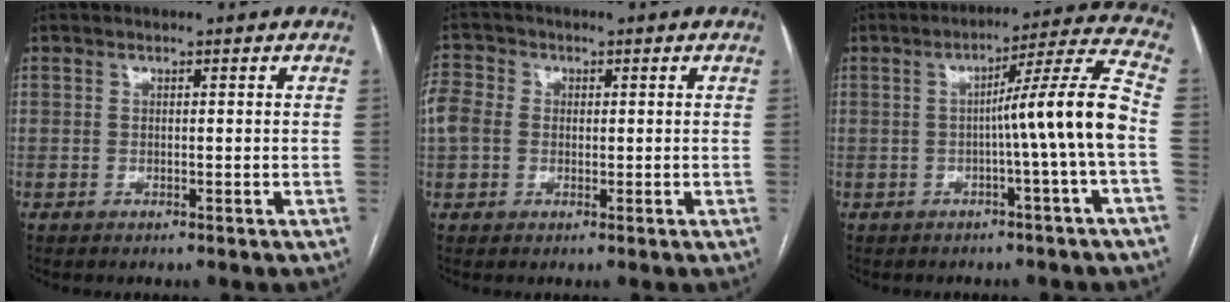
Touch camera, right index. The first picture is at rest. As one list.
[{"total": 5.8, "force": [0.3, 5.1, 2.9], "torque": [-0.078, 0.025, 0.005]}, {"total": 10.3, "force": [-1.8, -2.1, 9.9], "torque": [-0.141, 0.020, -0.026]}]